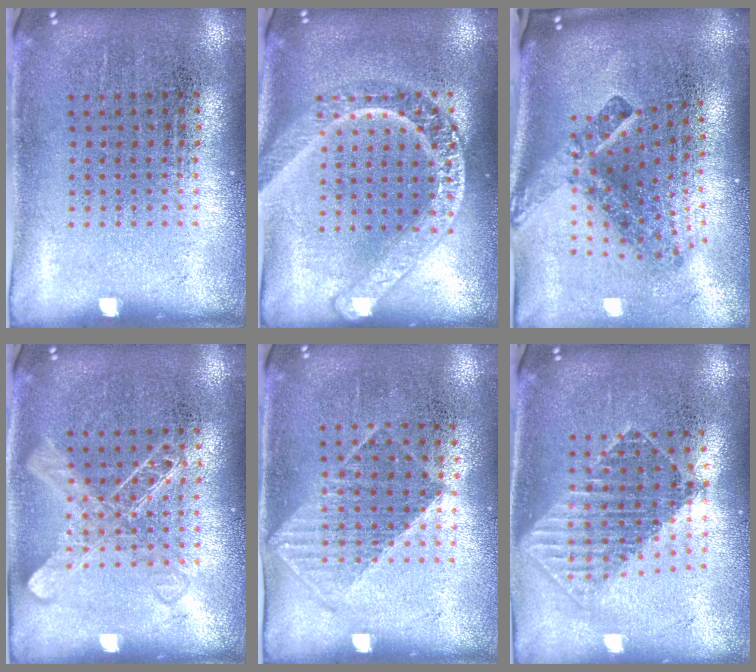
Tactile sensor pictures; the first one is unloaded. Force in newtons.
{"total": 3.3, "press": 3.3, "slide": 0.4}
{"total": 2.9, "press": 1.8, "slide": 2.3}
{"total": 2.1, "press": 2.1, "slide": 0.5}
{"total": 1.0, "press": 0.9, "slide": 0.5}
{"total": 1.7, "press": 1.4, "slide": 1.1}